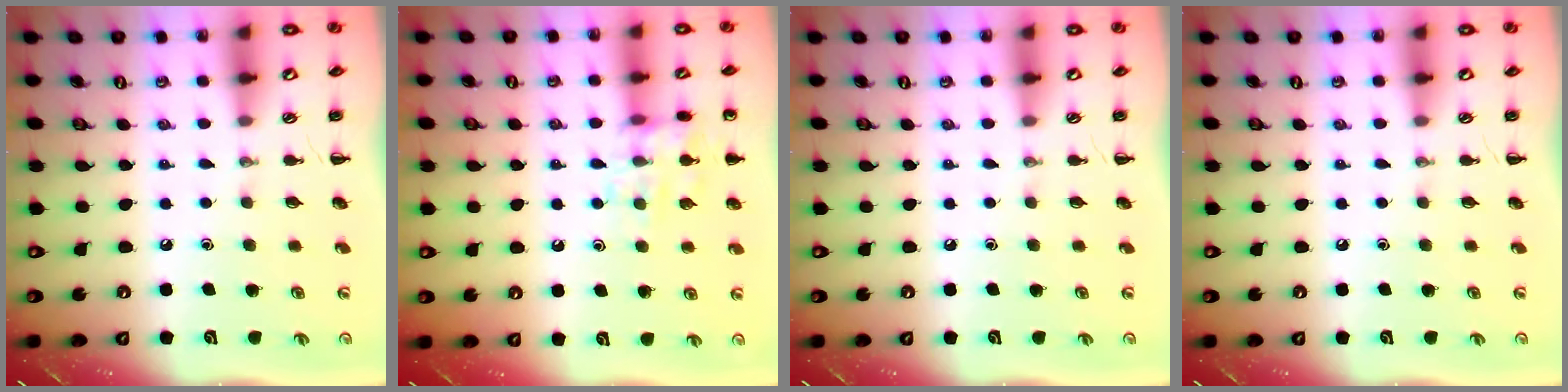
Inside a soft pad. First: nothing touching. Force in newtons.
{"total": 11.8, "press": 11.7, "slide": 0.7}
{"total": 0.0}
{"total": 0.0}